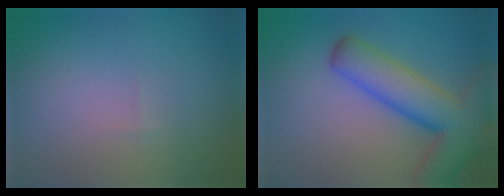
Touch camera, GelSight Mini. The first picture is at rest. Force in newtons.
{"total": 9.2, "press": 9.2, "slide": 0.4}